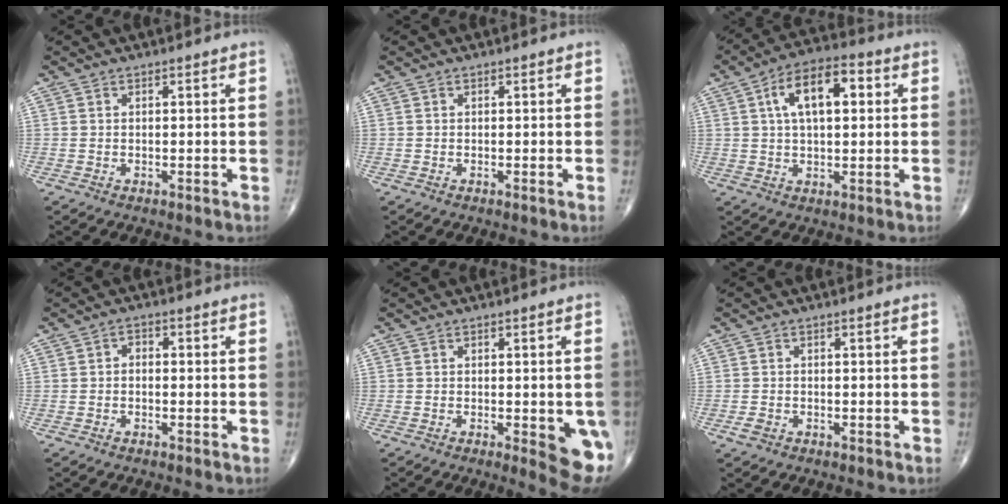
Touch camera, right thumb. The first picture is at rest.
{"total": 0.0}
{"total": 11.6, "force": [2.9, 5.7, 9.7], "torque": [-0.151, 0.016, 0.040]}
{"total": 1.6, "force": [-0.3, 1.2, 1.1], "torque": [-0.004, 0.006, -0.013]}
{"total": 8.1, "force": [-2.0, 2.5, 7.4], "torque": [-0.075, -0.014, -0.021]}
{"total": 1.5, "force": [-0.7, 1.0, 0.8], "torque": [-0.016, 0.002, -0.013]}